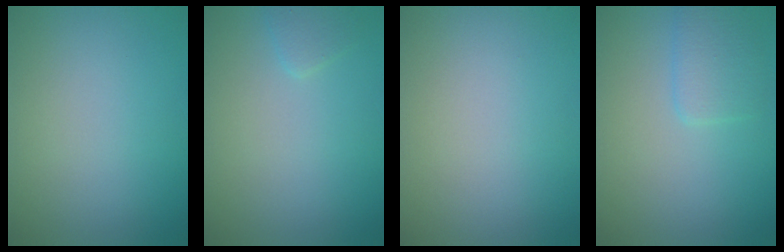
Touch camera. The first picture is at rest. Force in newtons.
{"total": 1.0, "press": 0.9, "slide": 0.1}
{"total": 0.0}
{"total": 2.0, "press": 2.0, "slide": 0.1}